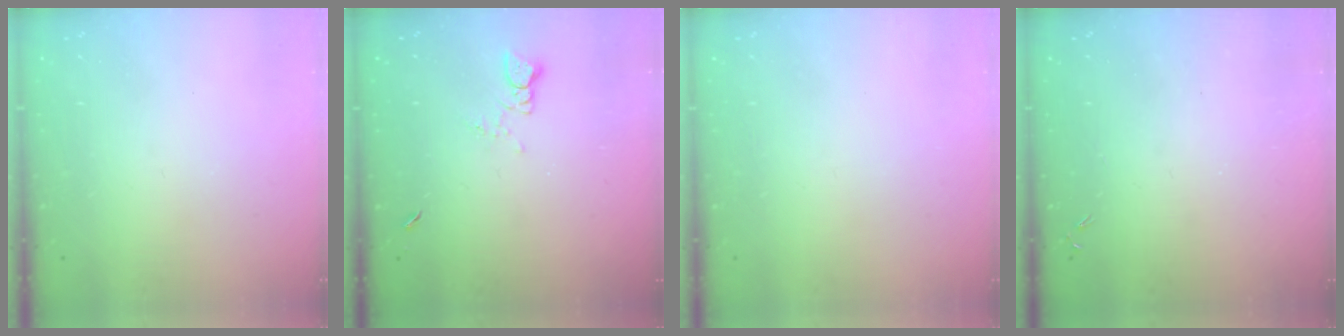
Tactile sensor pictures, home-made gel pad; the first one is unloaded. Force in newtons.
{"total": 1.0, "press": 1.0, "slide": 0.1}
{"total": 0.0}
{"total": 0.0}